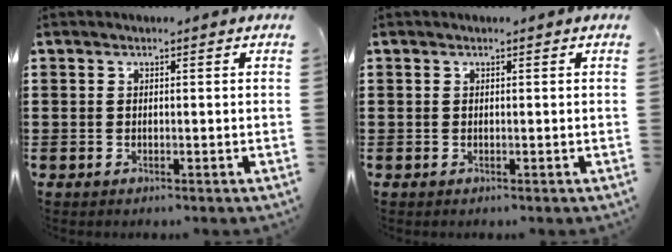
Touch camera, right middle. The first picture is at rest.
{"total": 0.0}